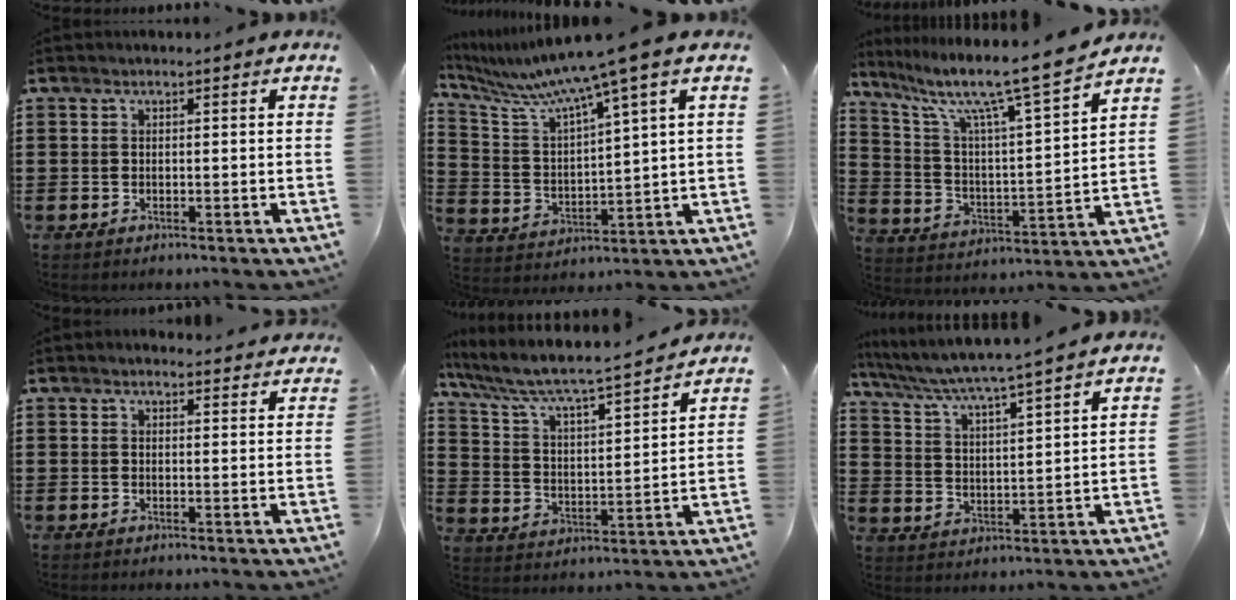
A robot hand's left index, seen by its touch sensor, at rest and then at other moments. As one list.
[{"total": 8.8, "force": [6.8, -0.8, 5.6], "torque": [-0.138, -0.047, 0.104]}, {"total": 10.2, "force": [8.1, 0.6, 6.2], "torque": [-0.145, -0.059, 0.125]}, {"total": 1.7, "force": [1.6, 0.4, 0.3], "torque": [-0.009, 0.004, 0.032]}, {"total": 5.9, "force": [5.2, 0.4, 2.8], "torque": [-0.078, -0.041, 0.080]}, {"total": 4.9, "force": [4.5, -0.9, 1.9], "torque": [-0.059, -0.034, 0.068]}]